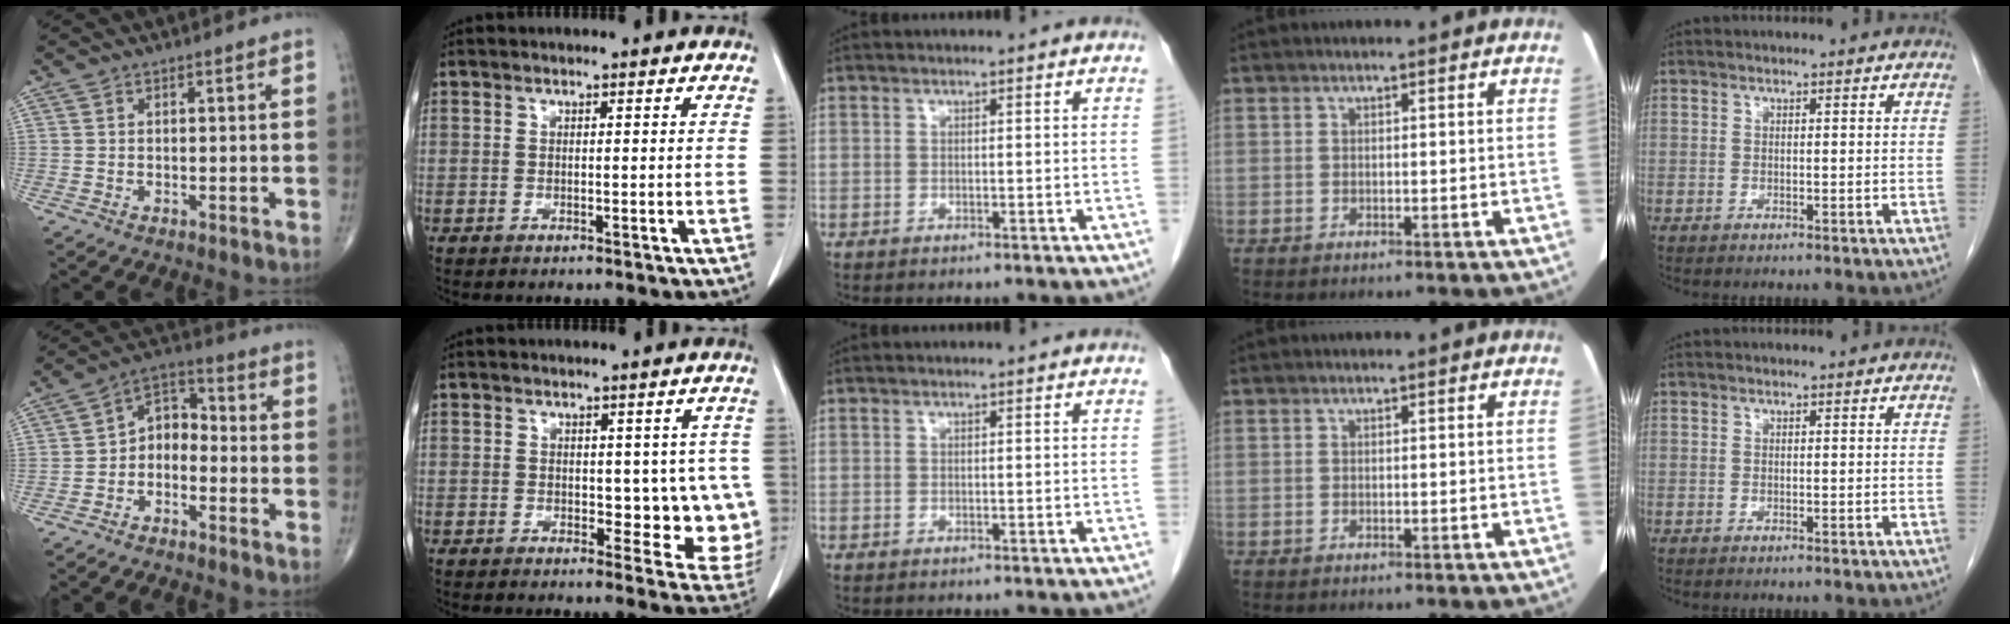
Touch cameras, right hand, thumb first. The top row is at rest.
{"thumb": {"total": 6.8, "force": [-2.3, 4.8, 4.2], "torque": [-0.049, 0.042, -0.058]}, "index": {"total": 7.3, "force": [0.4, 4.4, 5.7], "torque": [-0.031, 0.001, 0.009]}}